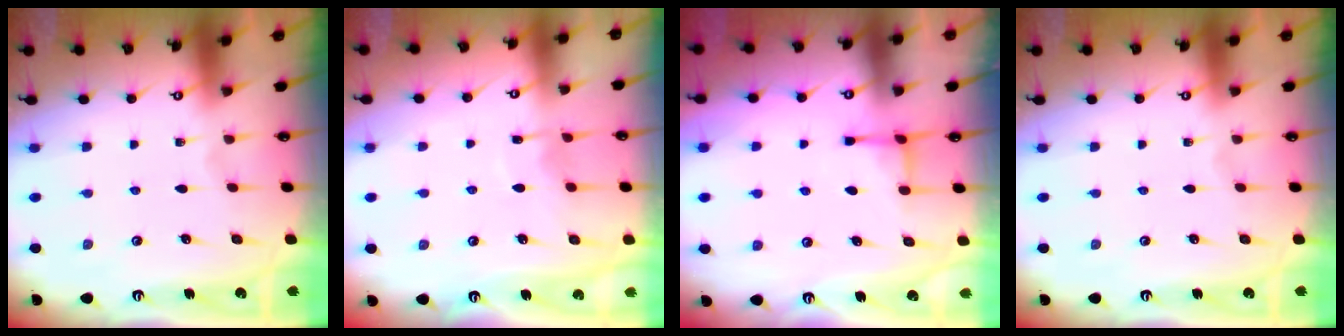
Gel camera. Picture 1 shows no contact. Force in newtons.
{"total": 5.8, "press": 5.8, "slide": 0.5}
{"total": 3.6, "press": 3.5, "slide": 0.7}
{"total": 0.0}